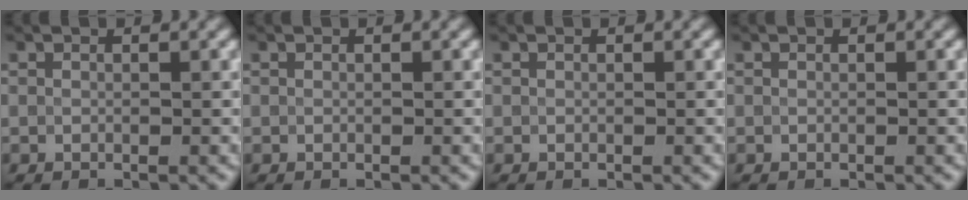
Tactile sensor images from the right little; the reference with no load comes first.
{"total": 0.0}
{"total": 0.0}
{"total": 0.0}